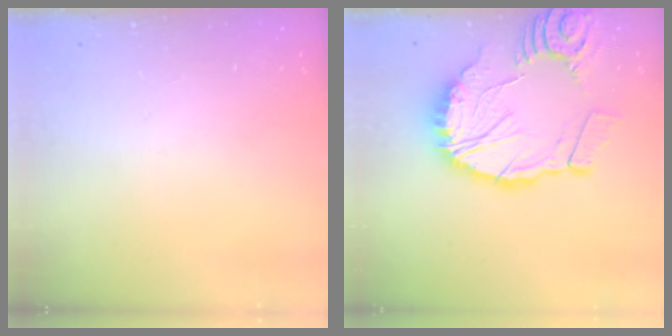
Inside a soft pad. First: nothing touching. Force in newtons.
{"total": 18.0, "press": 17.9, "slide": 2.3}